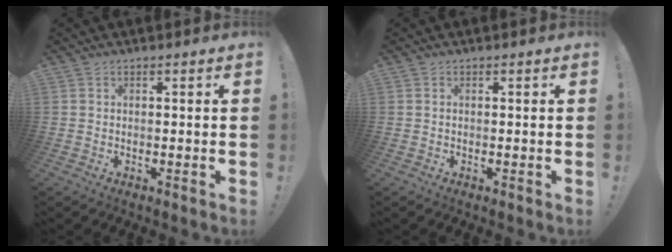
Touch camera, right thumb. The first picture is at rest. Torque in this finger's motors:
{"motor_torque": [0.15, 0.11, 0.14, -0.09, 0.00]}